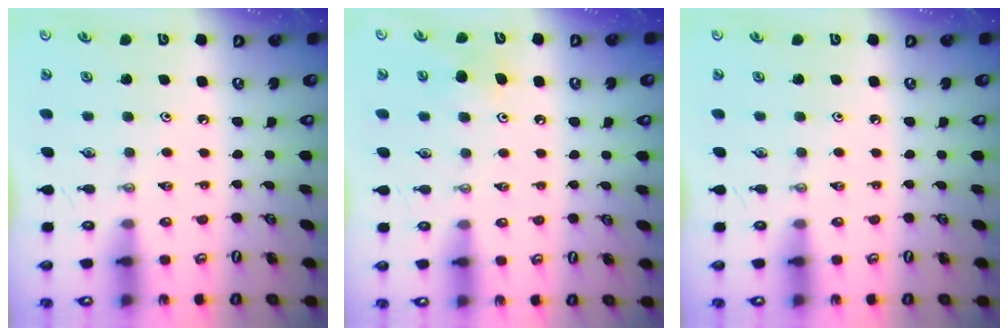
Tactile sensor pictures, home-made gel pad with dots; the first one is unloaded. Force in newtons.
{"total": 5.9, "press": 5.8, "slide": 1.1}
{"total": 0.0}